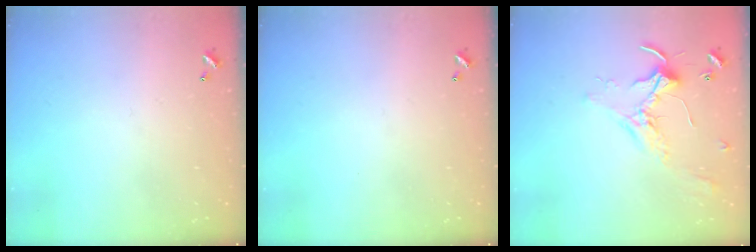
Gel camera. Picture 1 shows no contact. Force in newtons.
{"total": 0.0}
{"total": 2.1, "press": 2.1, "slide": 0.4}